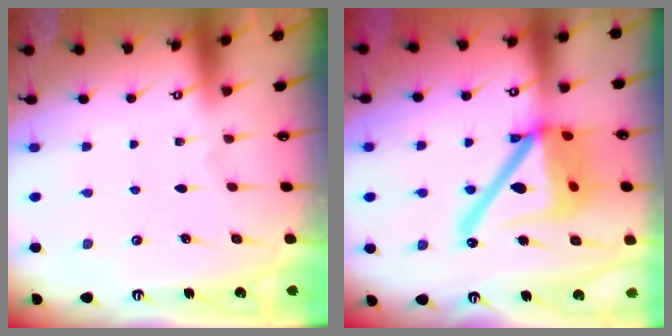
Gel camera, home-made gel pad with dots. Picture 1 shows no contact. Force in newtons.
{"total": 21.7, "press": 21.5, "slide": 2.8}